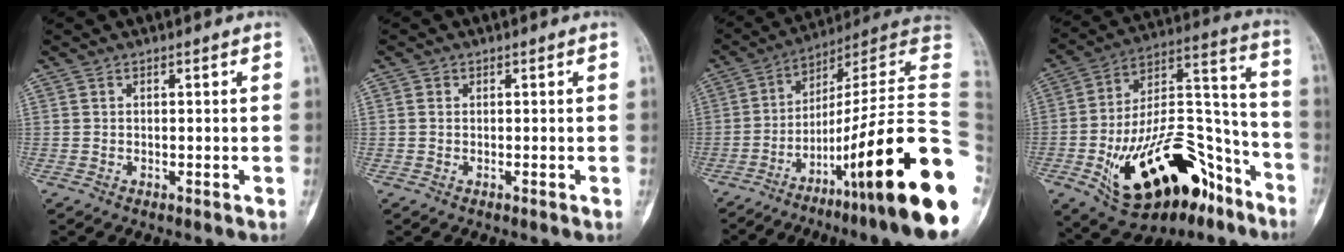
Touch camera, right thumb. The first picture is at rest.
{"total": 0.7, "force": [0.1, 0.6, 0.4], "torque": [-0.002, 0.001, 0.000]}
{"total": 29.8, "force": [-9.9, 3.5, 27.9], "torque": [-0.327, 0.065, -0.157]}
{"total": 30.8, "force": [-15.0, 15.0, 22.3], "torque": [-0.342, 0.075, -0.231]}